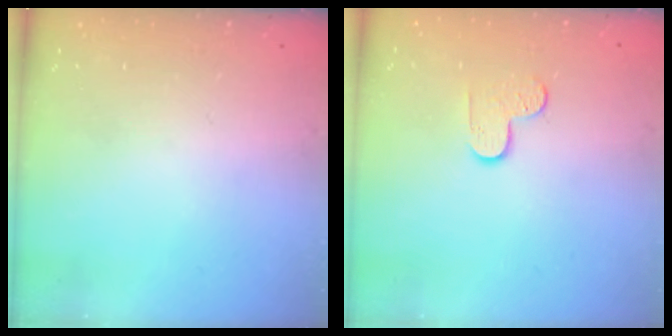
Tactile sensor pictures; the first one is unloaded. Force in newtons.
{"total": 4.8, "press": 4.7, "slide": 0.5}